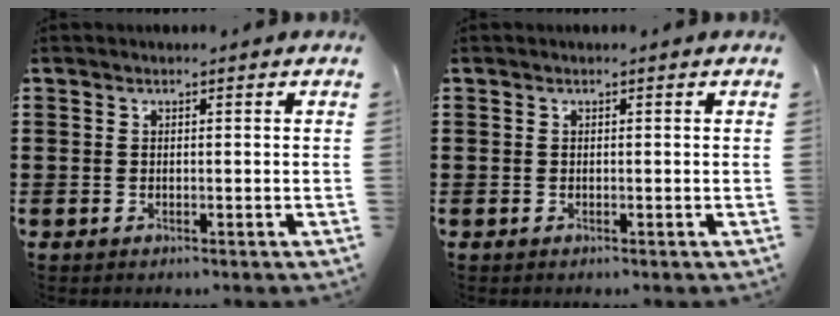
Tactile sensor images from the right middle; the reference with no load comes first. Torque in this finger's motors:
{"motor_torque": [0.36, -0.41, -0.22, -0.06]}